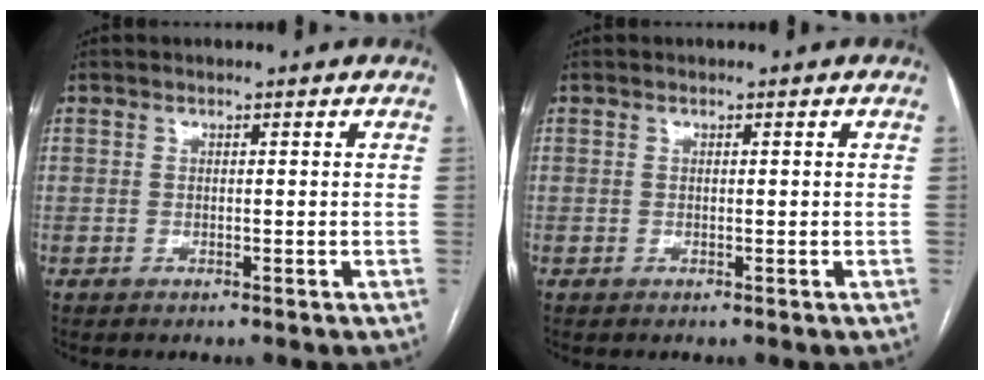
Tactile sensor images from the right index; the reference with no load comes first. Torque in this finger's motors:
{"motor_torque": [0.07, 0.08, -0.02, 0.01]}